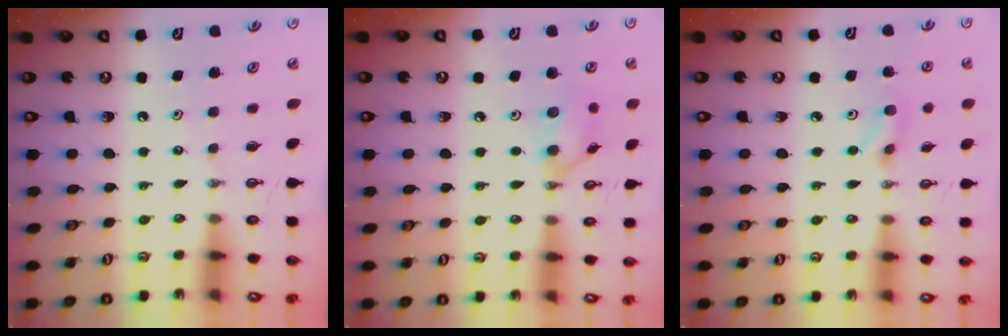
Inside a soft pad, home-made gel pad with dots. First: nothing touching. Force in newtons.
{"total": 10.0, "press": 10.0, "slide": 1.2}
{"total": 4.6, "press": 4.5, "slide": 0.8}